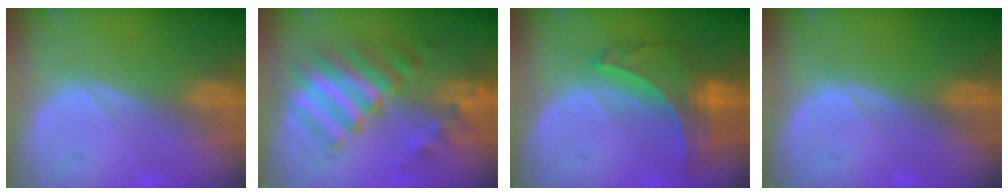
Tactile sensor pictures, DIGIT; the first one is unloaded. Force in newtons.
{"total": 9.1, "press": 8.5, "slide": 3.1}
{"total": 7.8, "press": 6.8, "slide": 3.8}
{"total": 0.0}